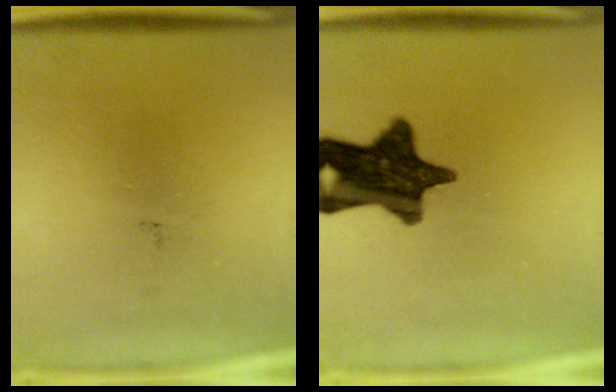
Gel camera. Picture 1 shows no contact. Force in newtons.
{"total": 13.4}